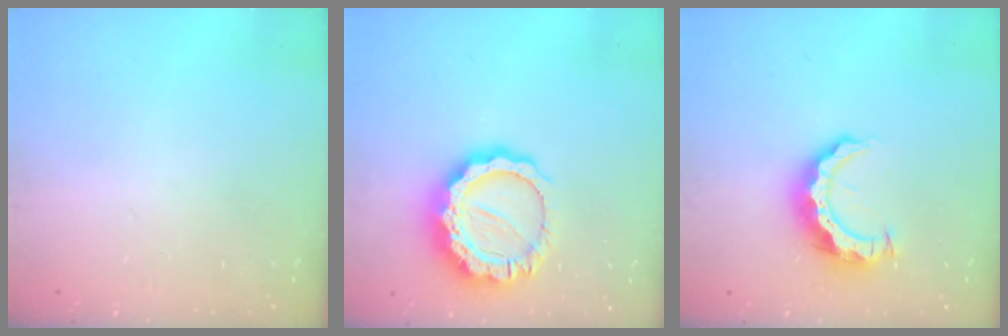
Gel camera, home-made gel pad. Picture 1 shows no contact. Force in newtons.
{"total": 15.9, "press": 15.9, "slide": 1.5}
{"total": 10.4, "press": 10.4, "slide": 1.1}